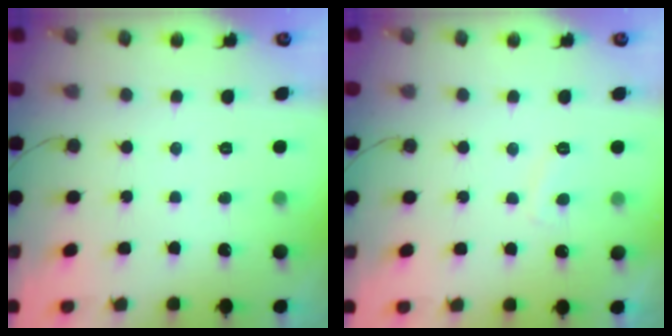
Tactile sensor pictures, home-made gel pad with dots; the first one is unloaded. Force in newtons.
{"total": 2.6, "press": 2.4, "slide": 0.8}